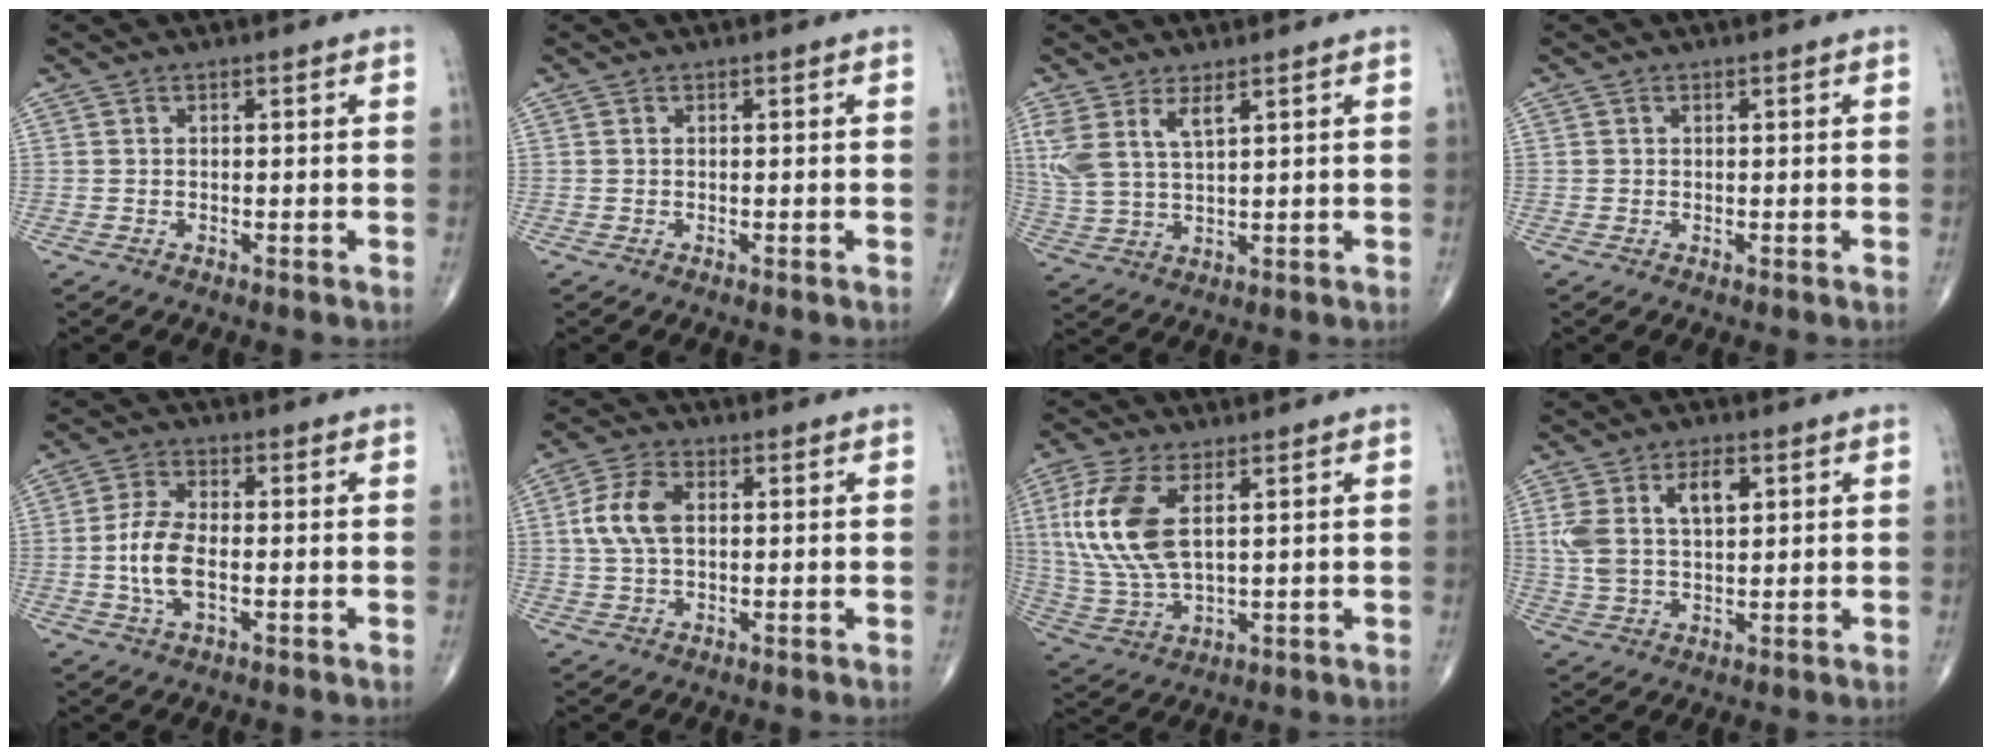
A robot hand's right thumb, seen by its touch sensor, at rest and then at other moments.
{"total": 0.0}
{"total": 7.1, "force": [3.6, 2.6, 5.5], "torque": [-0.127, -0.012, 0.083]}
{"total": 0.0}
{"total": 7.7, "force": [-1.2, 3.7, 6.7], "torque": [-0.142, 0.008, -0.025]}
{"total": 7.5, "force": [1.0, 4.4, 5.9], "torque": [-0.127, 0.012, 0.018]}
{"total": 14.0, "force": [3.7, 6.6, 11.8], "torque": [-0.269, -0.008, 0.080]}
{"total": 9.7, "force": [3.1, 5.2, 7.6], "torque": [-0.149, 0.002, 0.063]}